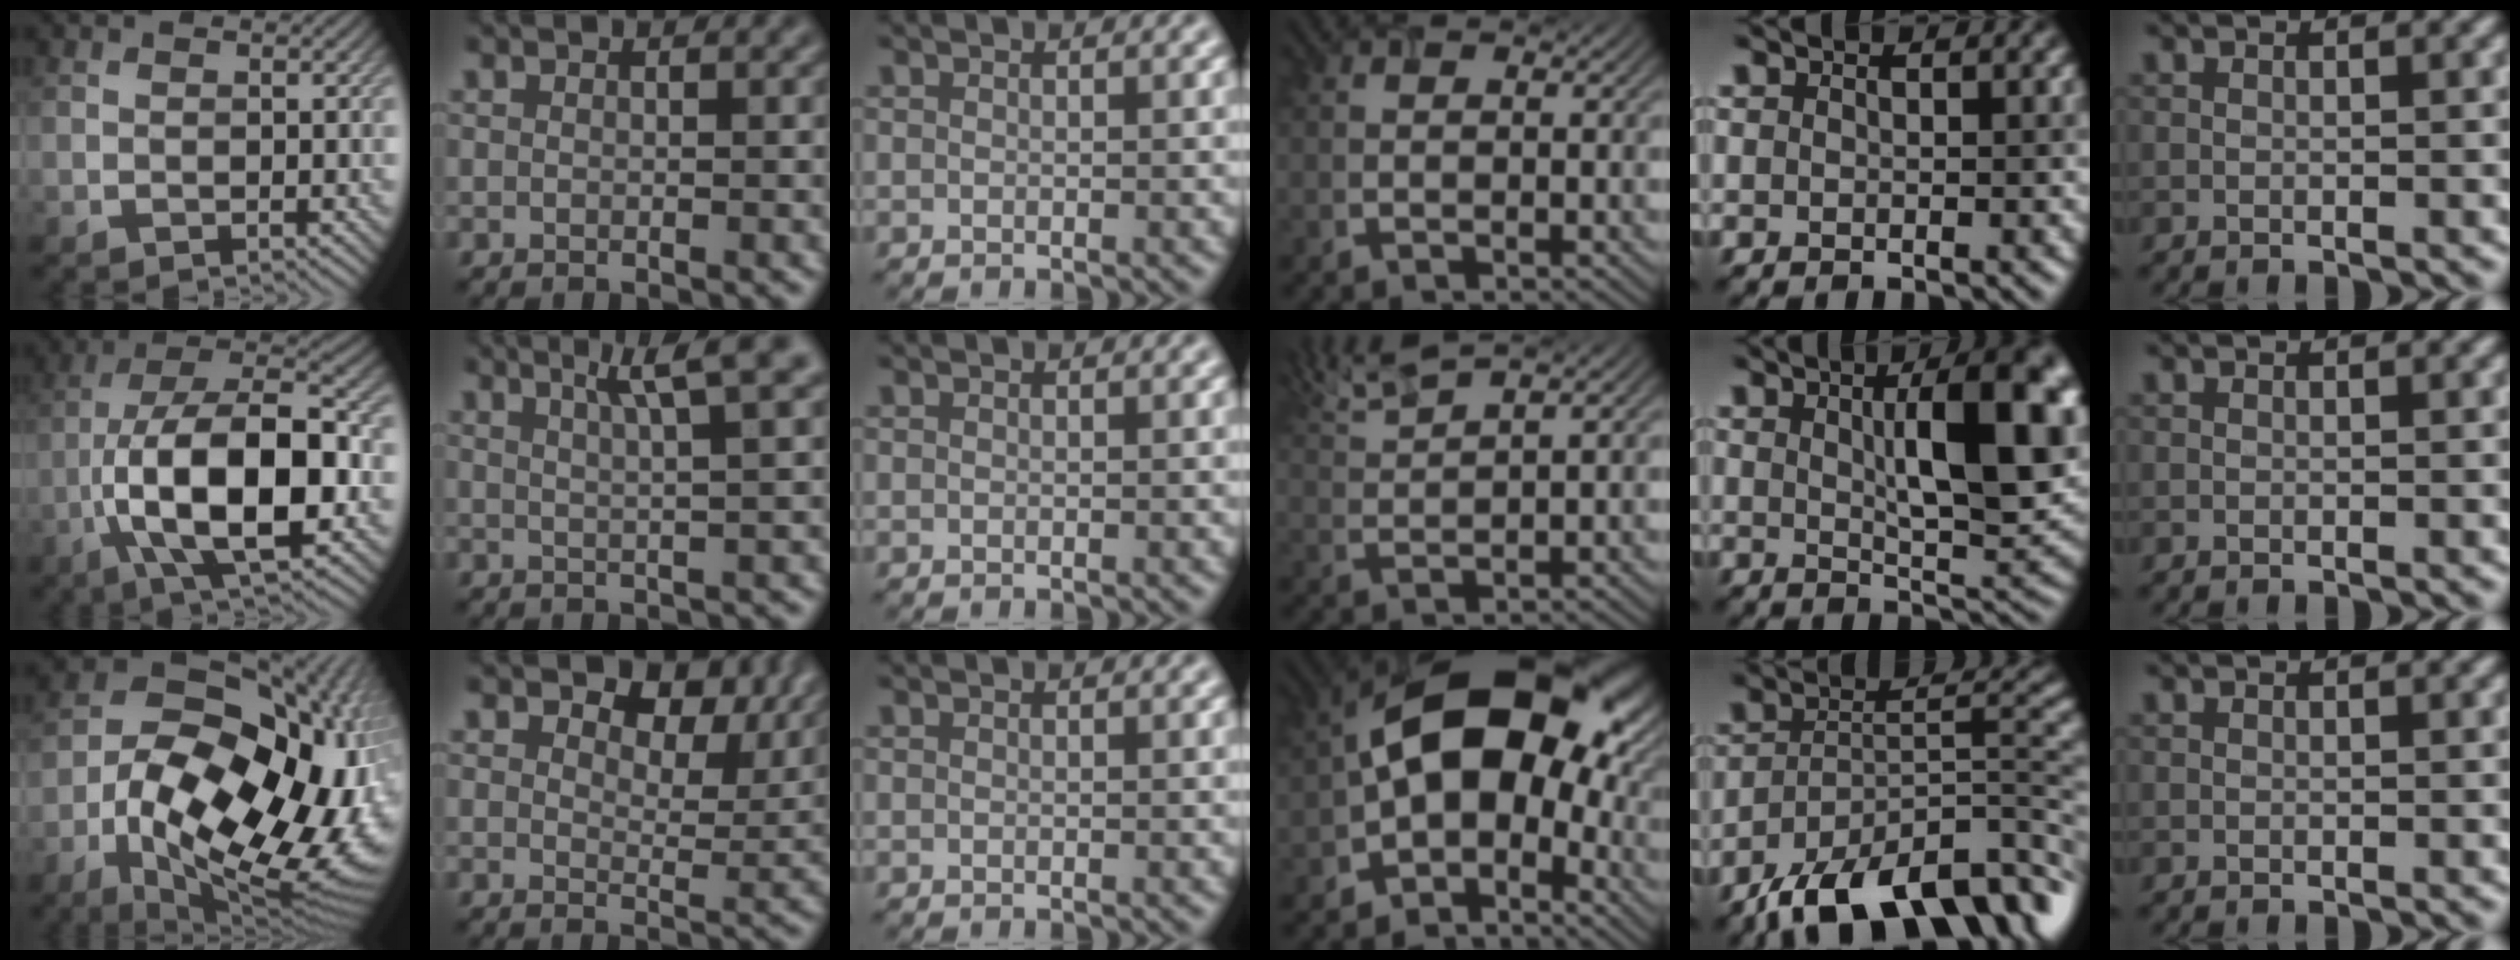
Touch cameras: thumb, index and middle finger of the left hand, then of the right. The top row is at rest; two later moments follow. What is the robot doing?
{"motion": "open", "object": "airpods case & airpods"}